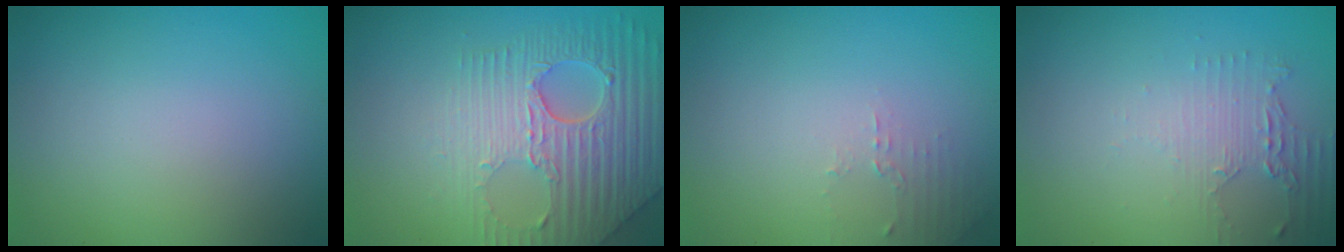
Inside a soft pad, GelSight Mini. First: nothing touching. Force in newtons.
{"total": 8.0, "press": 5.7, "slide": 5.6}
{"total": 1.2, "press": 1.2, "slide": 0.4}
{"total": 2.1, "press": 1.6, "slide": 1.4}